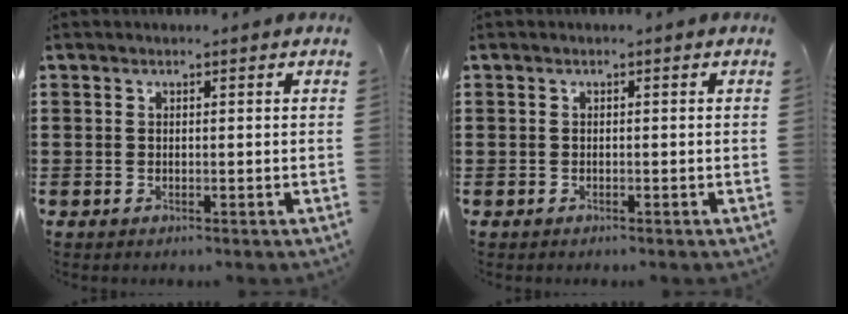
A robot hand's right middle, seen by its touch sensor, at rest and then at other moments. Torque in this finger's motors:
{"motor_torque": [0.46, -0.72, -0.01, -0.01]}